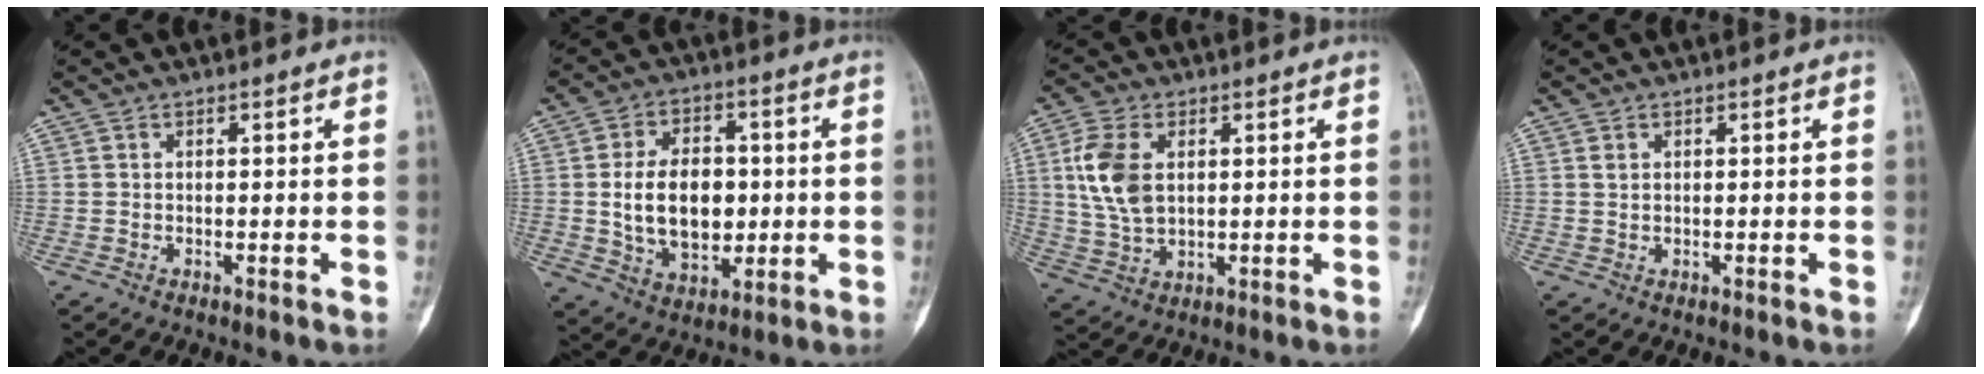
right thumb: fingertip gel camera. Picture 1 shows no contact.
{"total": 13.6, "force": [0.0, 9.1, 10.1], "torque": [-0.140, 0.003, 0.010]}
{"total": 9.8, "force": [2.0, 5.9, 7.6], "torque": [-0.158, -0.003, 0.044]}
{"total": 1.0, "force": [0.4, 0.7, 0.6], "torque": [-0.009, -0.001, 0.009]}